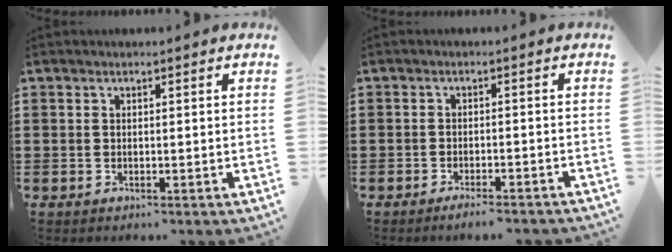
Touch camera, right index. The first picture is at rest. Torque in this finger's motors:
{"motor_torque": [0.07, 0.12, 0.06, 0.00]}